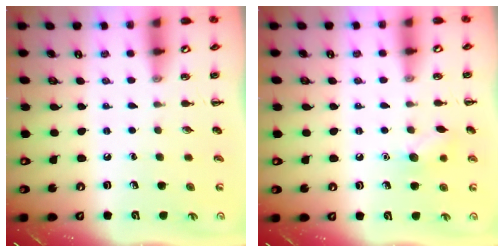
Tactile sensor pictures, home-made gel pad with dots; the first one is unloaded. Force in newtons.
{"total": 8.5, "press": 8.3, "slide": 1.7}